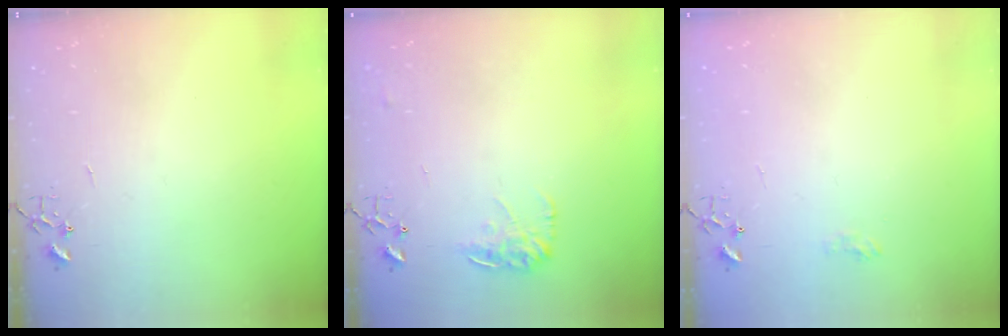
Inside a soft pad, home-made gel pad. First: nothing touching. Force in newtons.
{"total": 10.8, "press": 10.7, "slide": 0.6}
{"total": 6.3, "press": 6.3, "slide": 0.8}